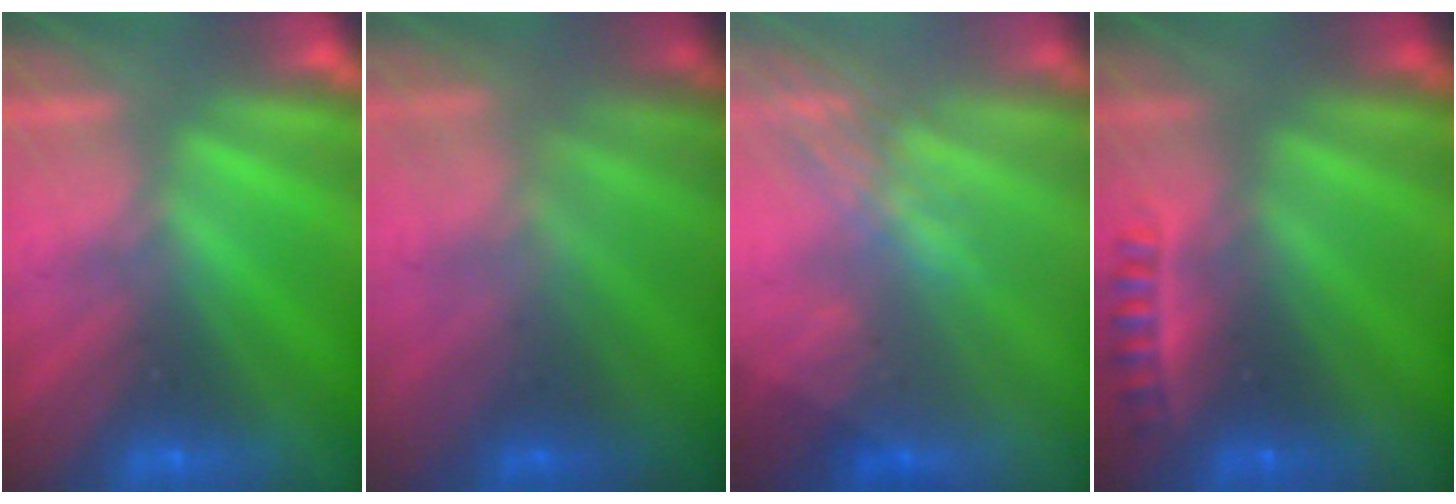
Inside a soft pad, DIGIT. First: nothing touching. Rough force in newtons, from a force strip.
{"total": 3.8}
{"total": 2.7}
{"total": 2.4}